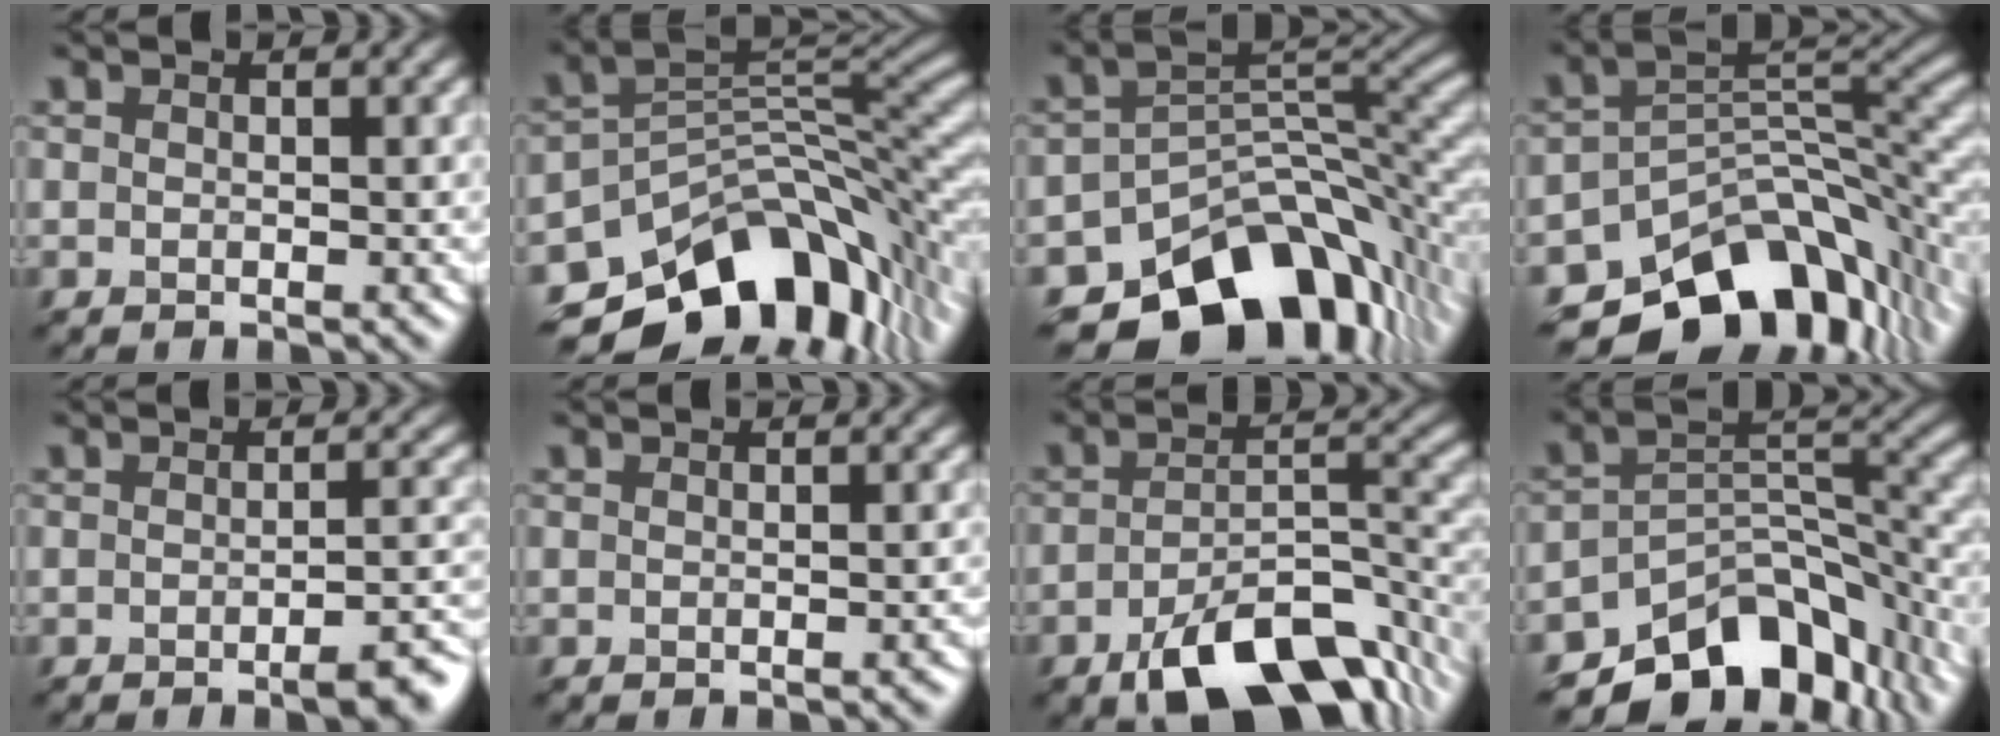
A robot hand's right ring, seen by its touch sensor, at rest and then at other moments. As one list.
[{"total": 12.9, "force": [-7.2, 7.3, 7.8], "torque": [-0.127, 0.000, -0.119]}, {"total": 13.0, "force": [-7.9, 7.6, 7.0], "torque": [-0.109, -0.010, -0.132]}, {"total": 13.3, "force": [-8.5, 7.4, 7.1], "torque": [-0.119, -0.009, -0.136]}, {"total": 3.6, "force": [-2.2, 0.7, 2.8], "torque": [-0.035, 0.005, -0.034]}, {"total": 0.6, "force": [-0.5, 0.1, 0.2], "torque": [-0.004, 0.000, -0.004]}, {"total": 10.7, "force": [-6.3, 4.8, 7.3], "torque": [-0.117, -0.010, -0.099]}, {"total": 10.7, "force": [-7.3, 5.8, 5.2], "torque": [-0.069, -0.005, -0.127]}]